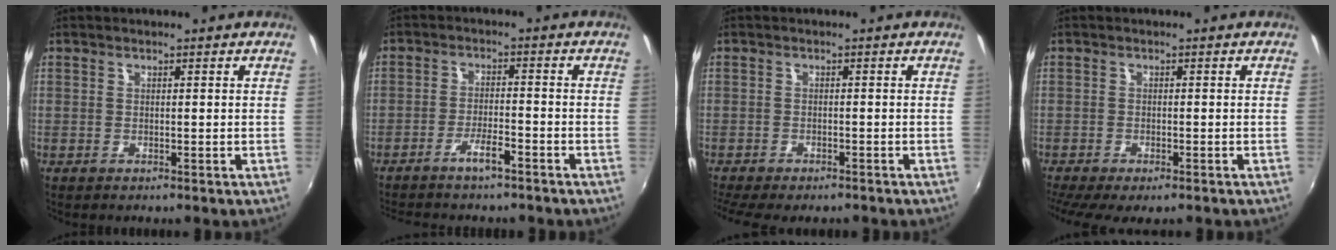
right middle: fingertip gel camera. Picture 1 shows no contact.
{"total": 4.4, "force": [-3.7, 0.6, 2.4], "torque": [-0.063, 0.005, -0.066]}
{"total": 7.4, "force": [-6.3, 1.7, 3.5], "torque": [-0.084, -0.031, -0.101]}
{"total": 6.0, "force": [-4.6, 1.4, 3.5], "torque": [-0.084, -0.033, -0.075]}